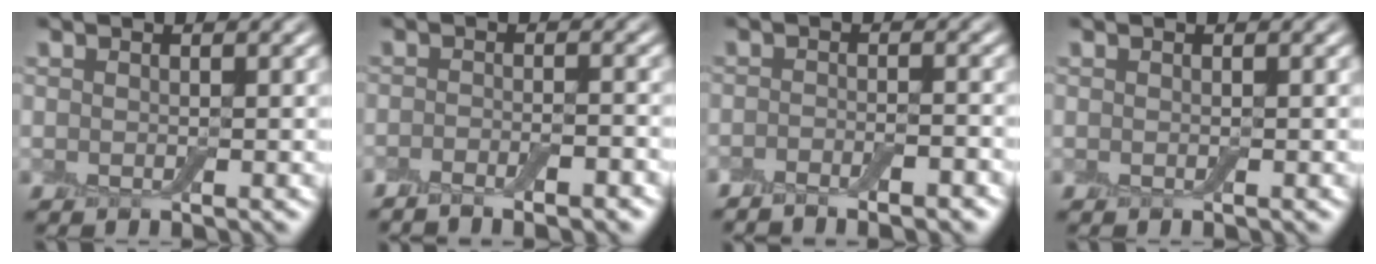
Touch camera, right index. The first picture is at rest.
{"total": 3.3, "force": [-2.4, 0.6, 2.2], "torque": [-0.038, 0.007, -0.041]}
{"total": 3.0, "force": [-2.3, 0.5, 1.8], "torque": [-0.033, 0.006, -0.040]}
{"total": 0.0}